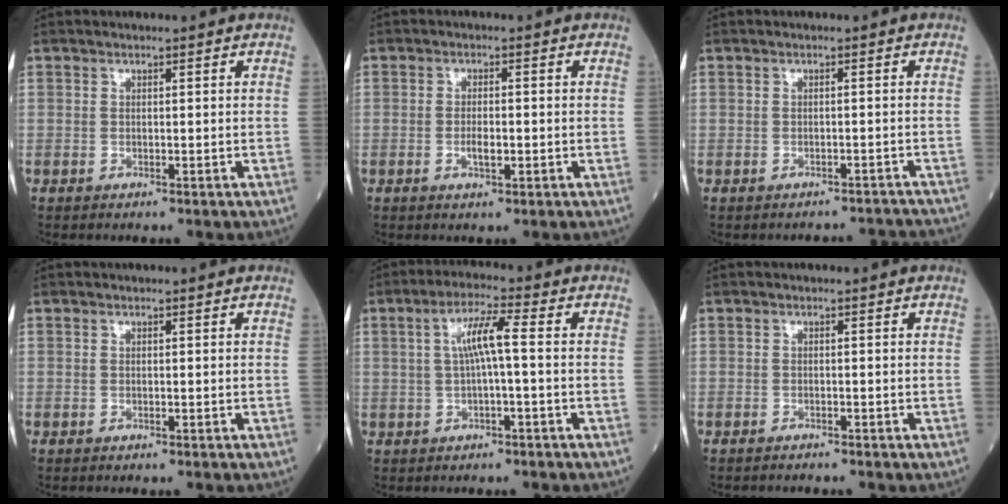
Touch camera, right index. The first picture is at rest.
{"total": 3.1, "force": [-0.8, 1.2, 2.7], "torque": [-0.058, 0.000, -0.012]}
{"total": 6.1, "force": [-5.8, 1.7, 1.0], "torque": [-0.014, 0.021, -0.067]}
{"total": 0.0}
{"total": 6.2, "force": [0.5, 1.0, 6.1], "torque": [-0.123, 0.019, 0.012]}
{"total": 2.3, "force": [-1.9, 0.9, 0.8], "torque": [-0.021, -0.005, -0.023]}